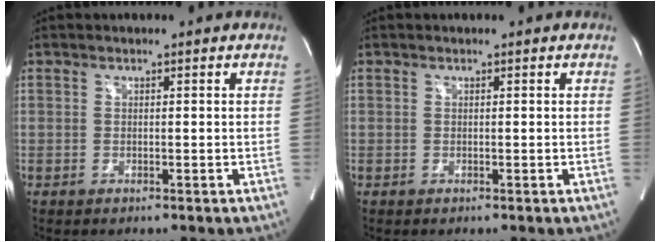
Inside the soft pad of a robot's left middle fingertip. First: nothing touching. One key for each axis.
{"total": 0.0}